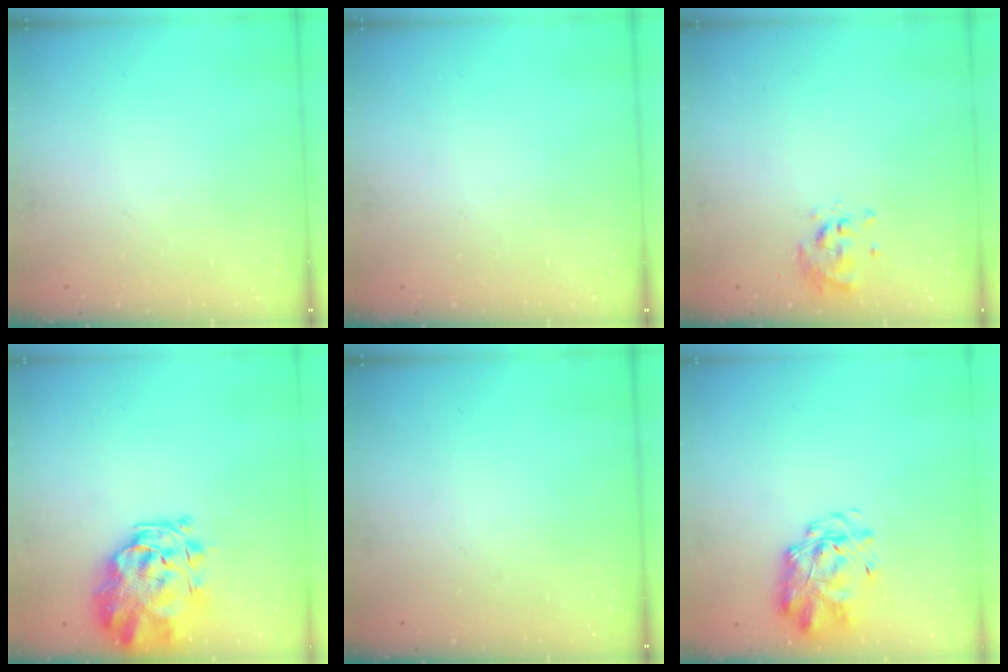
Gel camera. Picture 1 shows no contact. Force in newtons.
{"total": 0.0}
{"total": 0.6, "press": 0.6, "slide": 0.2}
{"total": 3.6, "press": 3.2, "slide": 1.6}
{"total": 0.0}
{"total": 2.9, "press": 2.8, "slide": 0.8}